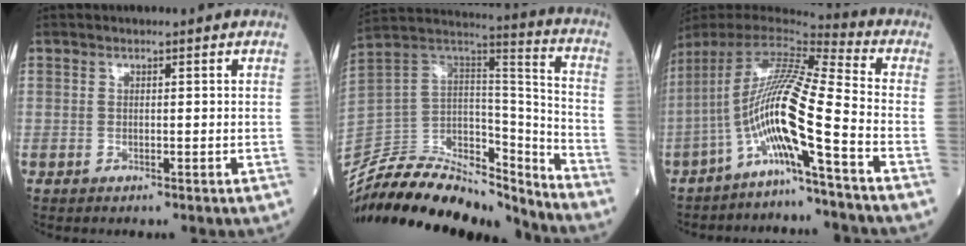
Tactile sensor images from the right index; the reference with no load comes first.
{"total": 26.6, "force": [-24.2, 6.0, 9.2], "torque": [-0.199, 0.010, -0.402]}
{"total": 13.5, "force": [-6.0, -1.3, 12.0], "torque": [-0.230, 0.014, -0.121]}